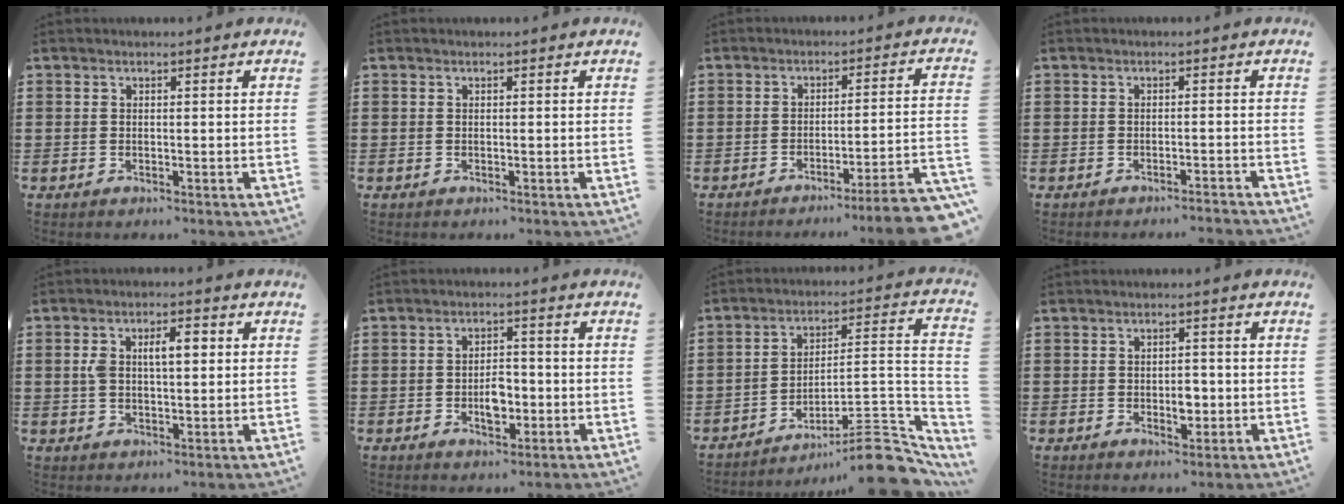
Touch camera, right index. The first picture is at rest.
{"total": 0.0}
{"total": 5.4, "force": [-4.2, -0.7, 3.3], "torque": [-0.055, -0.019, -0.084]}
{"total": 1.5, "force": [-1.5, -0.3, 0.3], "torque": [-0.007, 0.003, -0.029]}
{"total": 5.1, "force": [1.0, 2.4, 4.4], "torque": [-0.073, 0.007, 0.010]}
{"total": 4.3, "force": [-1.2, 2.3, 3.4], "torque": [-0.054, 0.003, -0.023]}
{"total": 9.9, "force": [-7.7, 1.4, 6.0], "torque": [-0.078, 0.012, -0.153]}
{"total": 3.0, "force": [-0.6, 1.7, 2.4], "torque": [-0.038, -0.001, -0.012]}